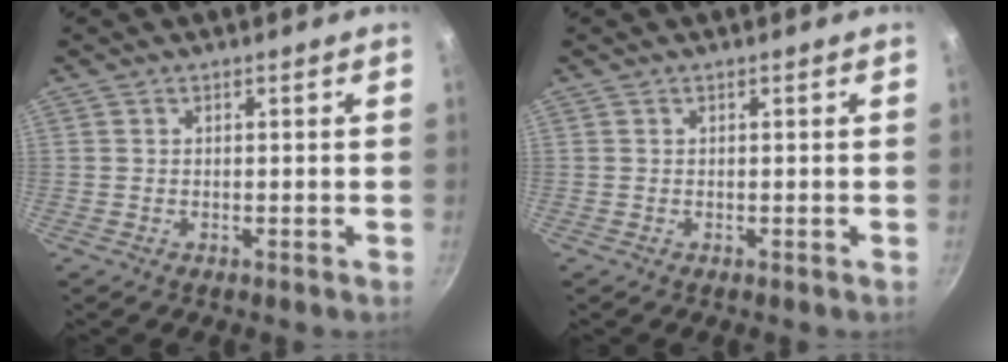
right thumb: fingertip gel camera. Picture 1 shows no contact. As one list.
[{"total": 0.0}]